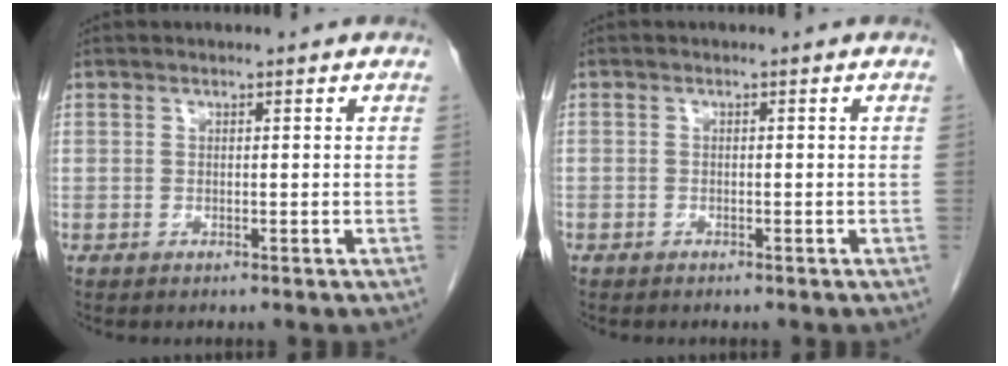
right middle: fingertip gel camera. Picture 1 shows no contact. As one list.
[{"total": 0.6, "force": [-0.4, 0.4, 0.1], "torque": [-0.007, 0.002, -0.009]}]